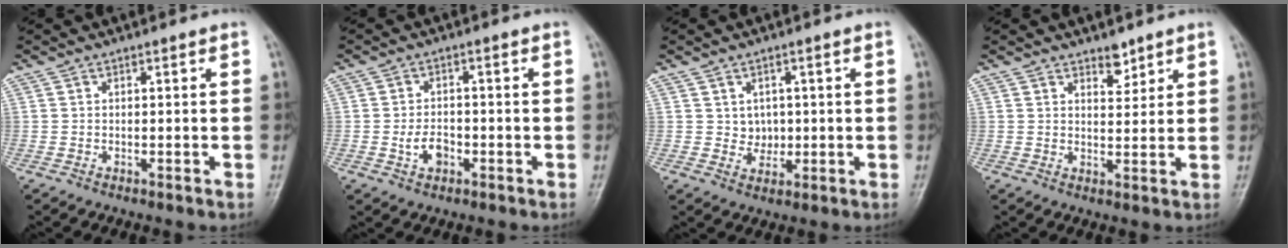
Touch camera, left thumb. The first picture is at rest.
{"total": 3.9, "force": [-1.3, 2.7, 2.5], "torque": [-0.038, 0.009, -0.023]}
{"total": 3.3, "force": [0.5, 3.0, 1.4], "torque": [-0.001, -0.001, 0.011]}
{"total": 3.2, "force": [2.4, 1.5, 1.4], "torque": [-0.006, -0.018, 0.040]}